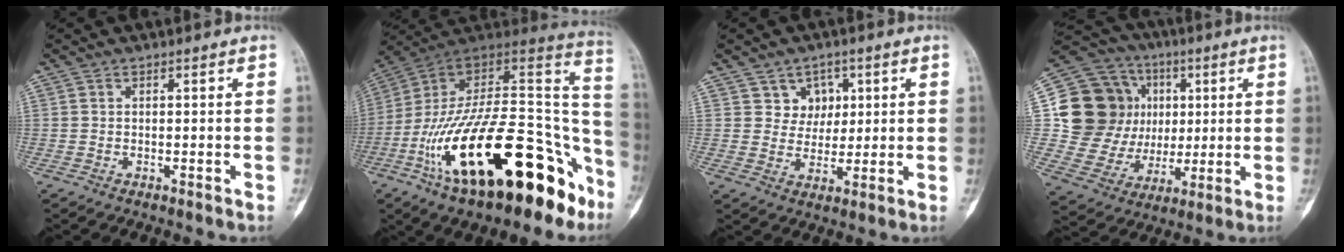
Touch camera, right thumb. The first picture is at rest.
{"total": 33.3, "force": [-15.7, 14.4, 25.5], "torque": [-0.338, 0.080, -0.253]}
{"total": 5.6, "force": [2.3, 4.9, 1.4], "torque": [0.015, -0.006, 0.038]}
{"total": 20.3, "force": [3.4, 17.8, 9.1], "torque": [-0.121, 0.027, 0.081]}